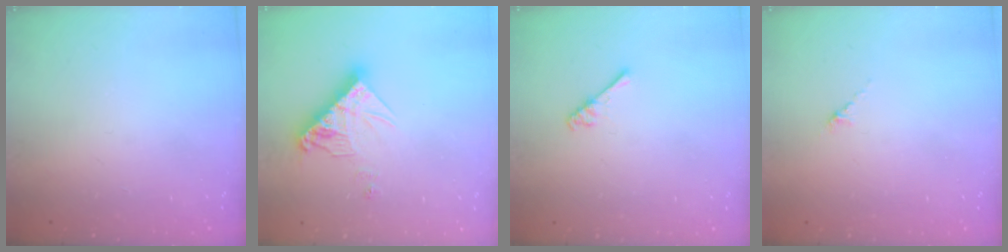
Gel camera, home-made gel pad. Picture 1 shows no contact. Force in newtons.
{"total": 12.1, "press": 12.0, "slide": 0.9}
{"total": 2.9, "press": 2.9, "slide": 0.4}
{"total": 2.7, "press": 2.7, "slide": 0.7}